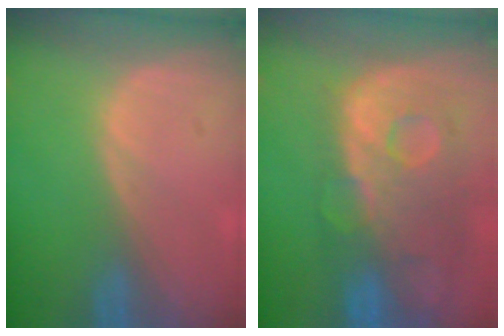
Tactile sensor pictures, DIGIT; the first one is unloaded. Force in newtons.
{"total": 12.4, "press": 10.2, "slide": 6.9}